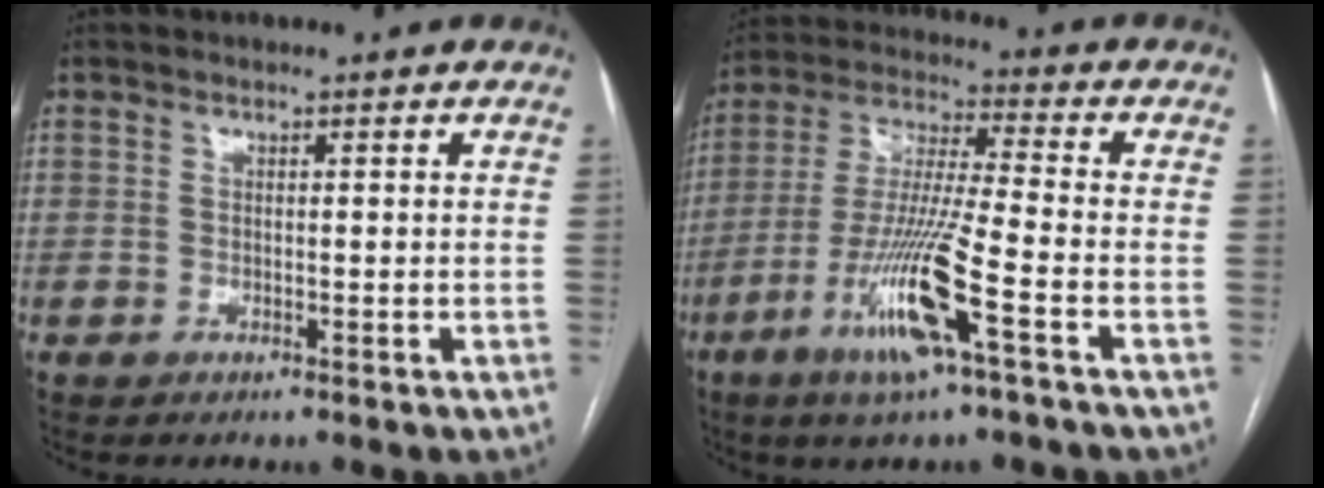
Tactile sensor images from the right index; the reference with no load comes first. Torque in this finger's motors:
{"motor_torque": [1.88, -0.26, 0.42, 0.21]}